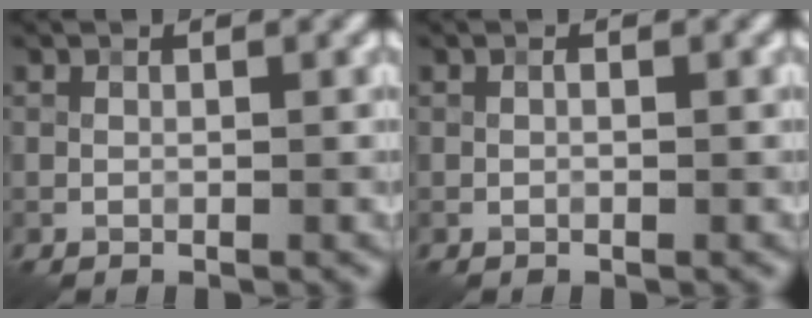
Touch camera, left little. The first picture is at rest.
{"total": 0.0}